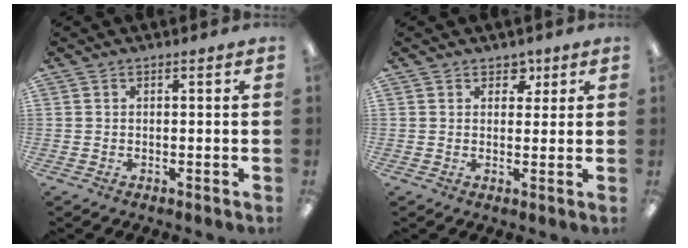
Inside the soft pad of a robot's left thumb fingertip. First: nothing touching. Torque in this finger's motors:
{"motor_torque": [-0.04, -0.01, -0.38, -0.09, -0.01]}